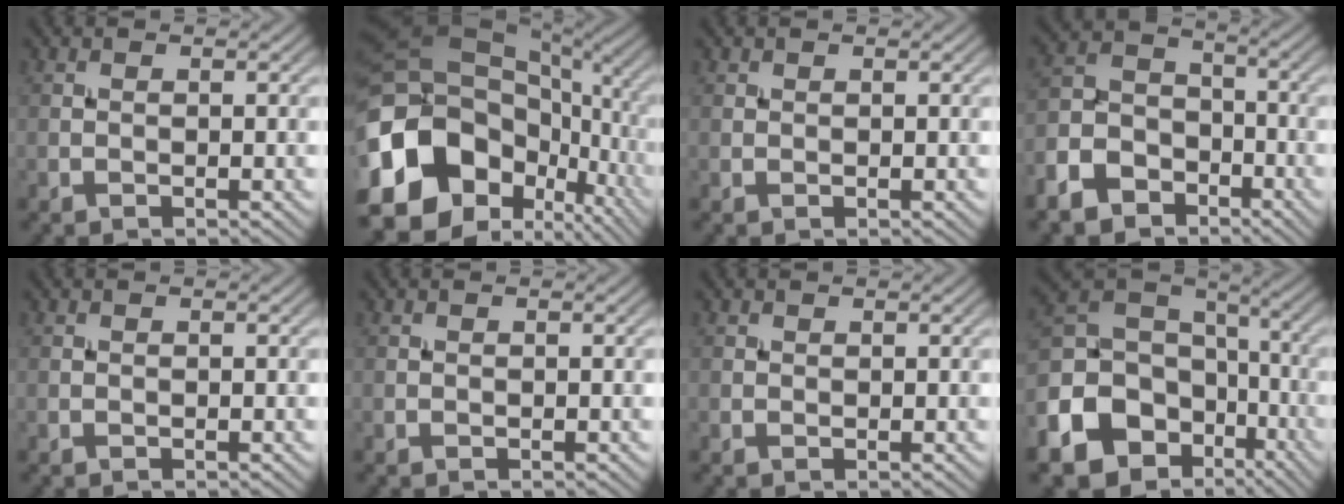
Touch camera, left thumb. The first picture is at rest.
{"total": 19.4, "force": [-3.9, 14.4, 12.4], "torque": [-0.283, -0.016, -0.037]}
{"total": 0.6, "force": [0.4, 0.4, 0.1], "torque": [0.001, -0.002, 0.009]}
{"total": 9.7, "force": [-6.0, 6.4, 4.0], "torque": [-0.110, -0.020, -0.127]}
{"total": 0.0}
{"total": 0.0}
{"total": 0.6, "force": [0.3, 0.5, 0.1], "torque": [0.001, -0.002, 0.008]}
{"total": 18.5, "force": [-8.3, 14.3, 8.3], "torque": [-0.232, -0.048, -0.137]}